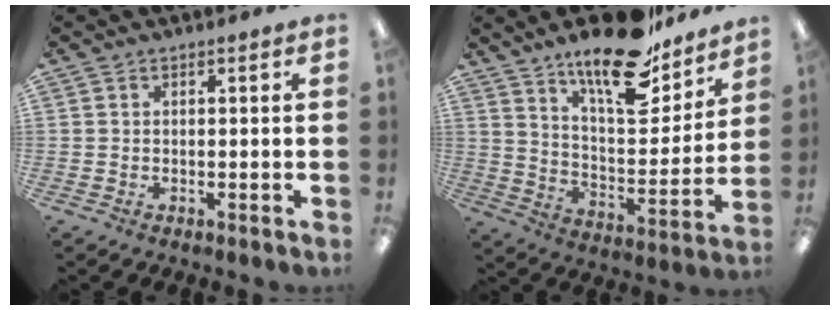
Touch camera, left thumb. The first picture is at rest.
{"total": 20.0, "force": [15.3, 7.0, 10.9], "torque": [-0.172, -0.101, 0.258]}